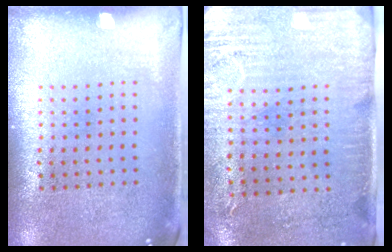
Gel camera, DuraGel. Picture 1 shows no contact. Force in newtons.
{"total": 2.9, "press": 2.4, "slide": 1.6}